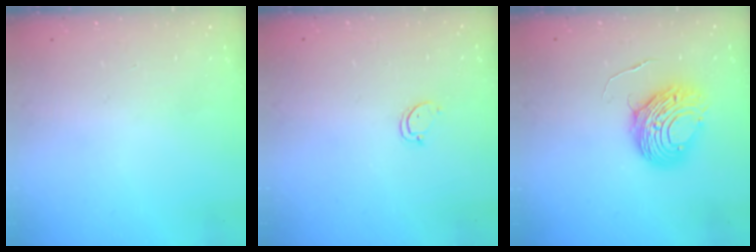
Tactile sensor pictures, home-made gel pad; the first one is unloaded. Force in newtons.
{"total": 2.5, "press": 2.5, "slide": 0.3}
{"total": 8.7, "press": 8.7, "slide": 0.9}